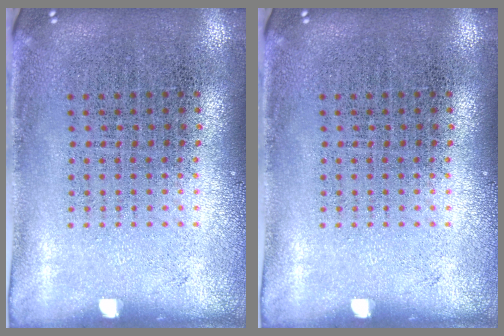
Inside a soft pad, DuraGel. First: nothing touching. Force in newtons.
{"total": 0.0}